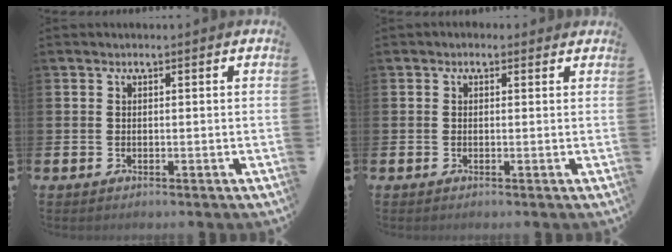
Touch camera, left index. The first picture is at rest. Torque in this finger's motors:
{"motor_torque": [0.79, -1.35, 0.06, 0.13]}